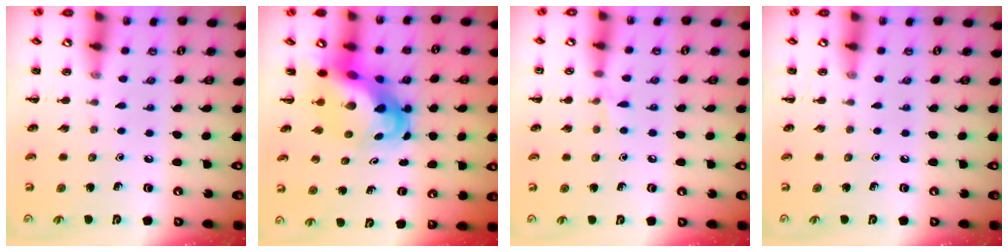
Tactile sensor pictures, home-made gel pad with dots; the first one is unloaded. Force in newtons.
{"total": 6.9, "press": 6.6, "slide": 2.1}
{"total": 3.6, "press": 3.5, "slide": 1.1}
{"total": 0.0}